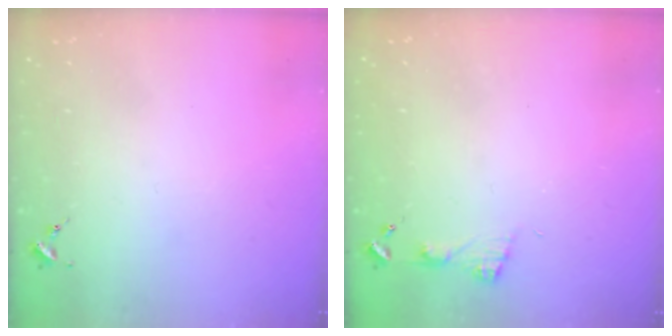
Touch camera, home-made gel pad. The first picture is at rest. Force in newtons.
{"total": 5.4, "press": 5.4, "slide": 0.3}